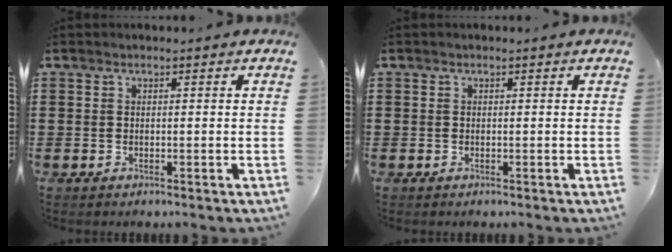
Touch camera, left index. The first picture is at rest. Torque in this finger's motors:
{"motor_torque": [0.06, 0.03, -0.04, -0.01]}